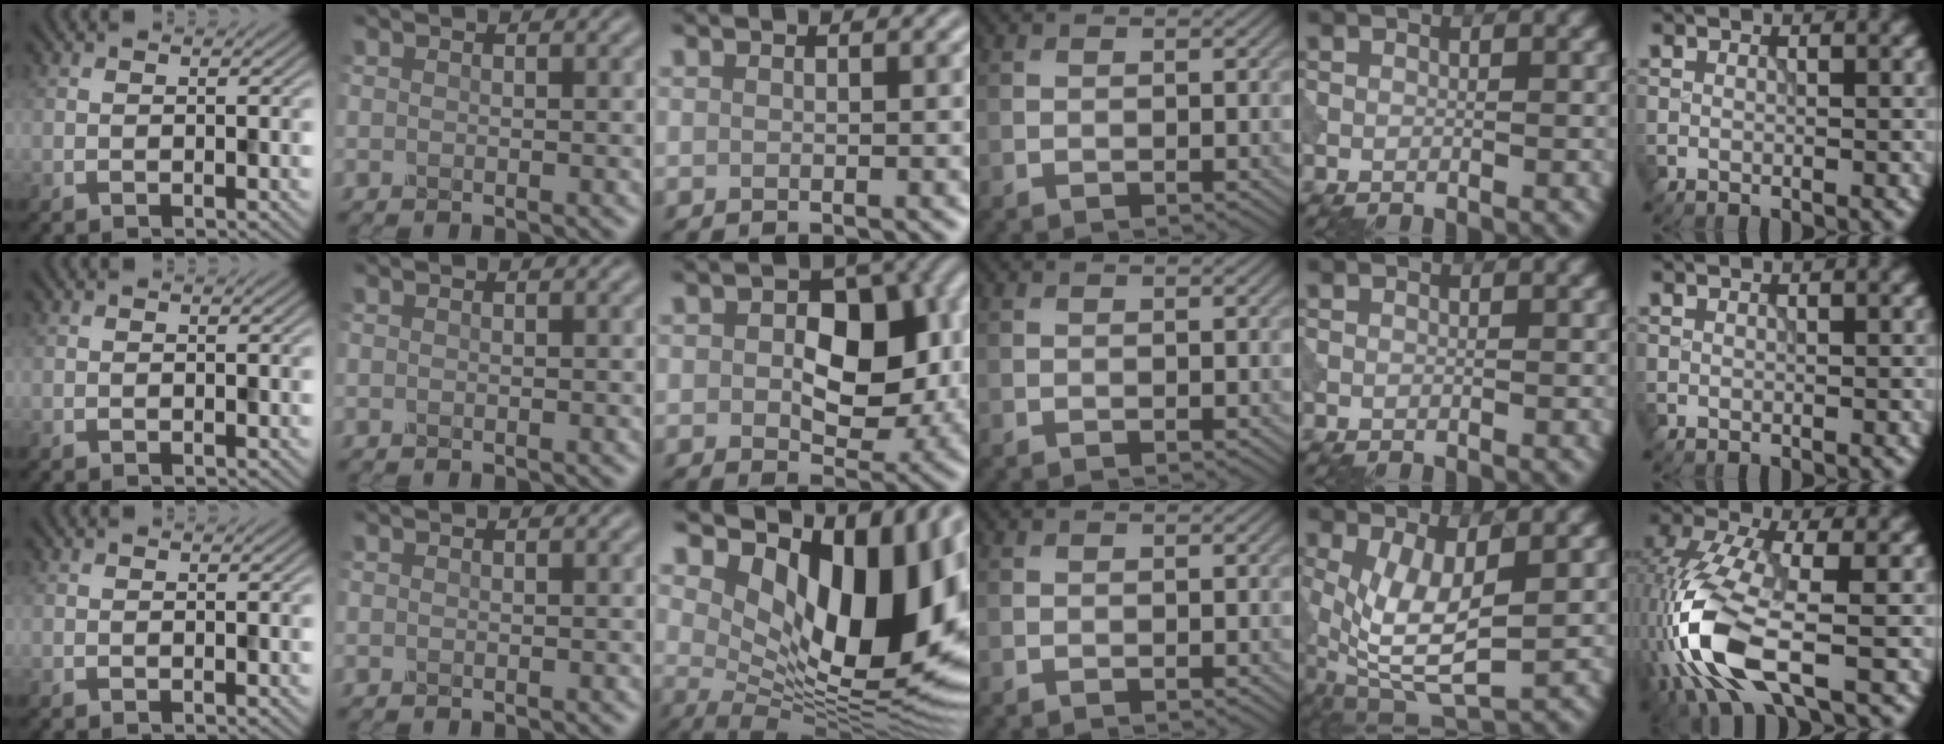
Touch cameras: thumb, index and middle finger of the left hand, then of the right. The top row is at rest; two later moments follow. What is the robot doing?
{"motion": "dispense", "object": "dispenser bottle"}